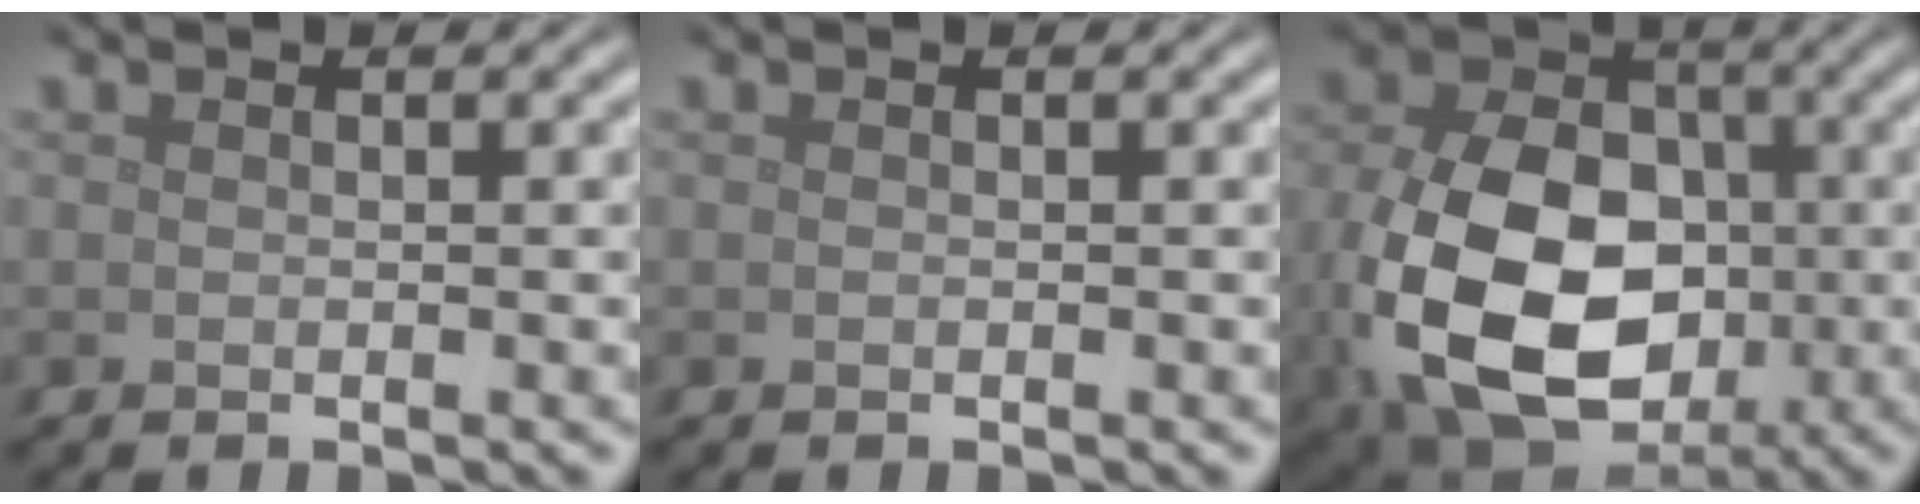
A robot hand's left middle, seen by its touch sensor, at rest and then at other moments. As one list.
[{"total": 0.0}, {"total": 14.7, "force": [-2.5, 10.5, 10.1], "torque": [-0.220, -0.045, -0.038]}]